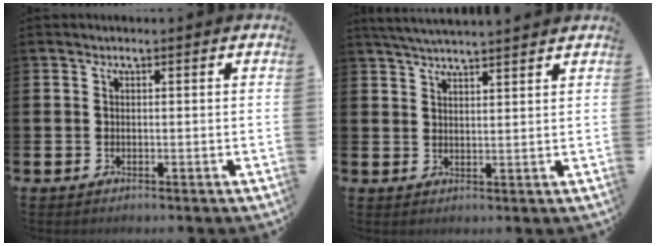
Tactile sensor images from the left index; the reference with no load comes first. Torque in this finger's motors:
{"motor_torque": [-0.08, -0.46, 0.41, 0.12]}